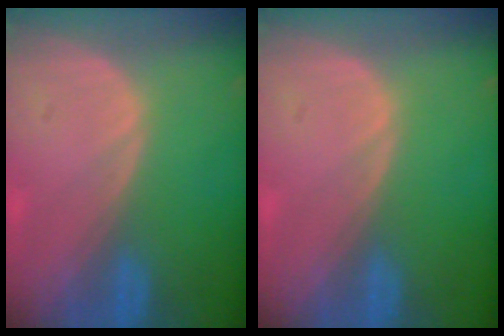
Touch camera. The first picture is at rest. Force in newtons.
{"total": 0.0}